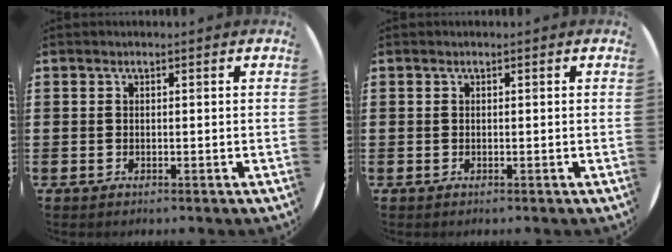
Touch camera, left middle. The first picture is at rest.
{"total": 0.0}